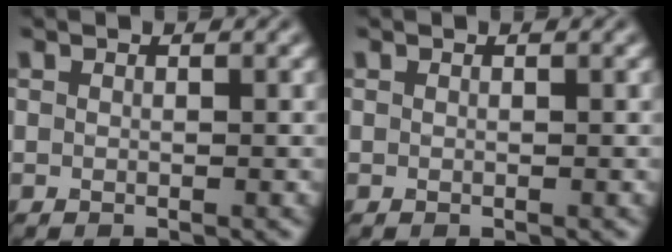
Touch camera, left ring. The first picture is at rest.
{"total": 0.0}